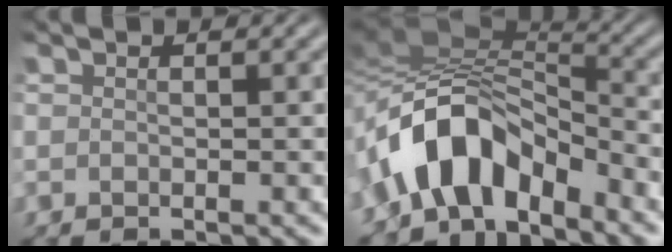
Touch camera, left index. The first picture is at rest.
{"total": 8.3, "force": [-3.6, 4.4, 6.1], "torque": [-0.103, 0.016, -0.068]}